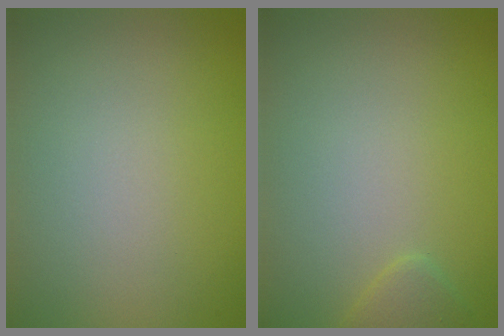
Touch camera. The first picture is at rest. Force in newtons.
{"total": 1.3, "press": 1.3, "slide": 0.0}